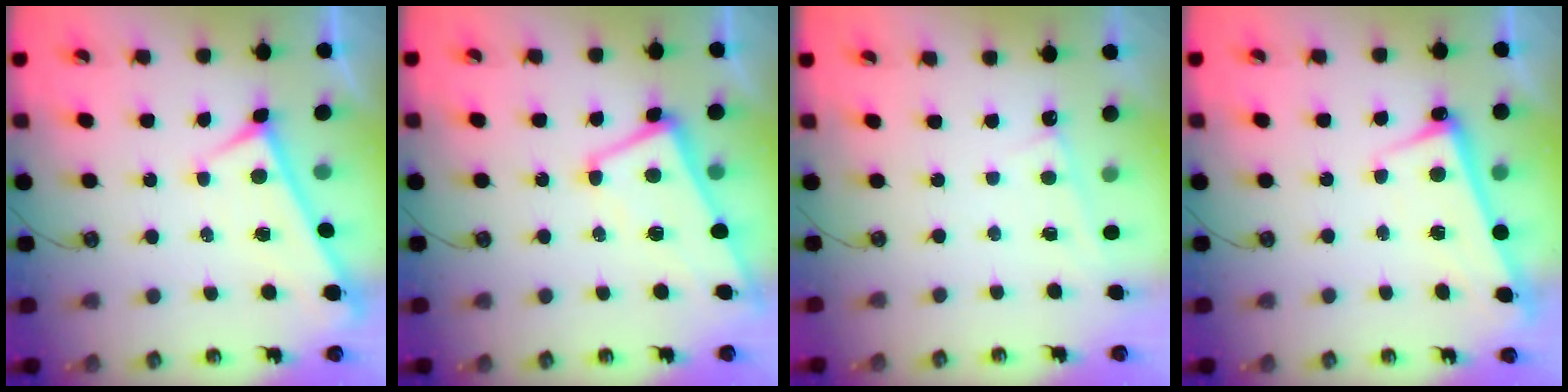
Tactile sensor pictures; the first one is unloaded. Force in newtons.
{"total": 1.3, "press": 1.1, "slide": 0.7}
{"total": 0.7, "press": 0.7, "slide": 0.2}
{"total": 2.8, "press": 2.6, "slide": 1.0}